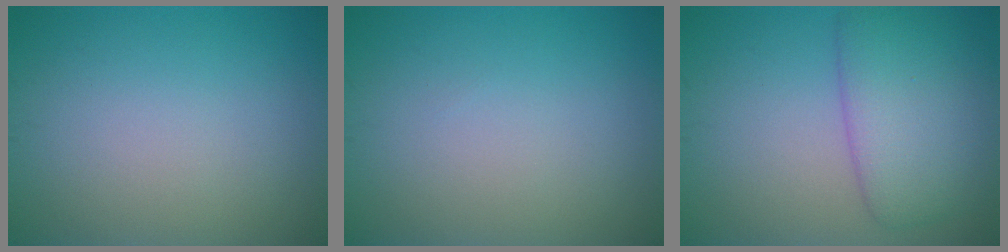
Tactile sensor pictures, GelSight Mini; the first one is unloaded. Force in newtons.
{"total": 0.0}
{"total": 5.7, "press": 5.7, "slide": 0.3}